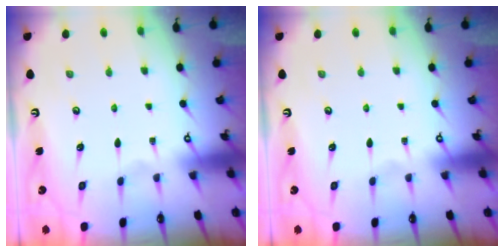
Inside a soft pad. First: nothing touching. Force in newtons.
{"total": 0.0}